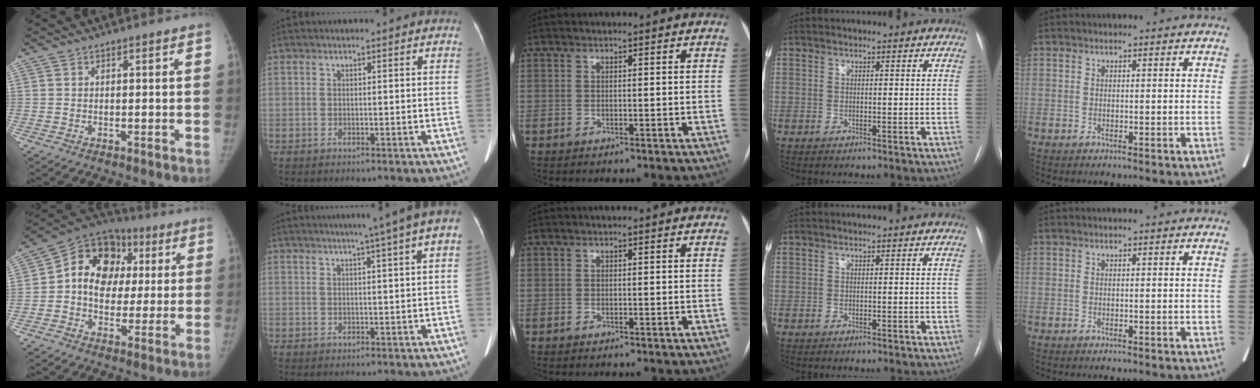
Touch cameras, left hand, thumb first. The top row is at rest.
{"thumb": {"total": 16.3, "force": [2.4, 12.9, 9.7], "torque": [-0.113, 0.026, 0.030]}, "index": {"total": 8.2, "force": [4.2, 0.2, 7.0], "torque": [-0.088, 0.027, 0.040]}}